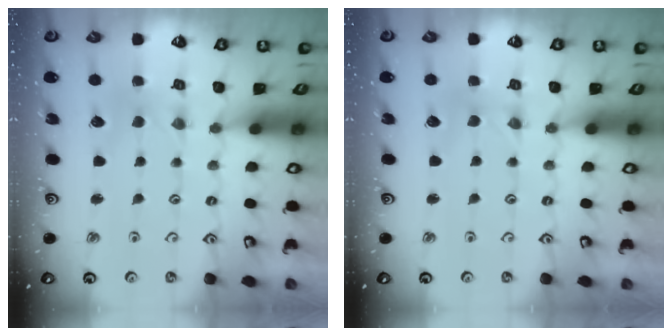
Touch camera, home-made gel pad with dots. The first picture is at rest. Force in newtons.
{"total": 0.0}